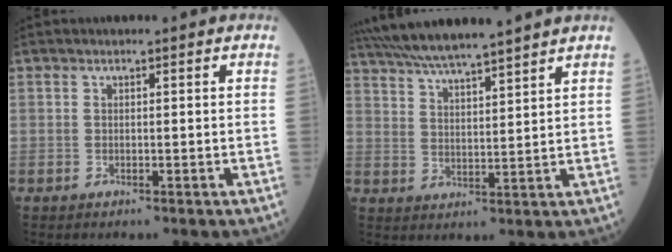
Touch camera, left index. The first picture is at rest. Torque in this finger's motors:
{"motor_torque": [0.94, -1.20, 0.28, 0.09]}